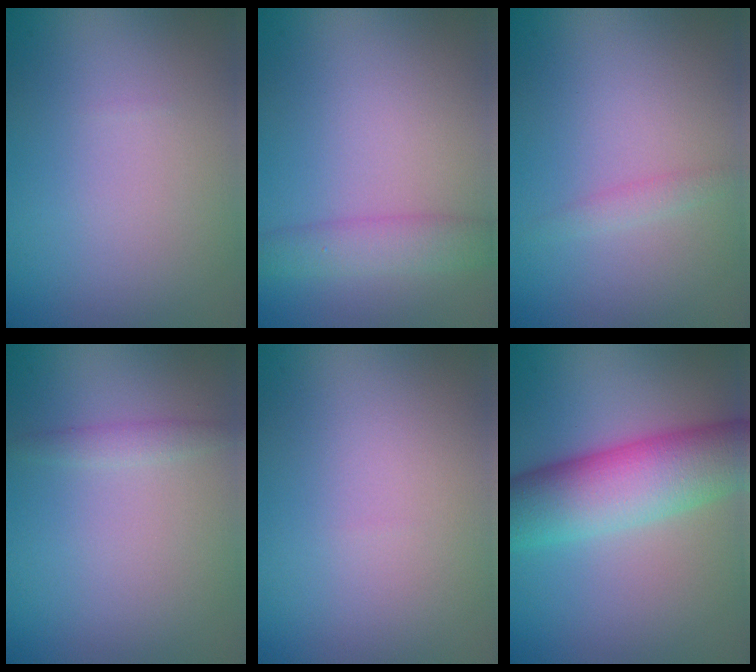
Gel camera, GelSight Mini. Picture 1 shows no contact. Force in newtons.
{"total": 3.0, "press": 3.0, "slide": 0.1}
{"total": 1.0, "press": 1.0, "slide": 0.0}
{"total": 1.1, "press": 1.1, "slide": 0.0}
{"total": 0.0}
{"total": 9.1, "press": 9.1, "slide": 0.1}